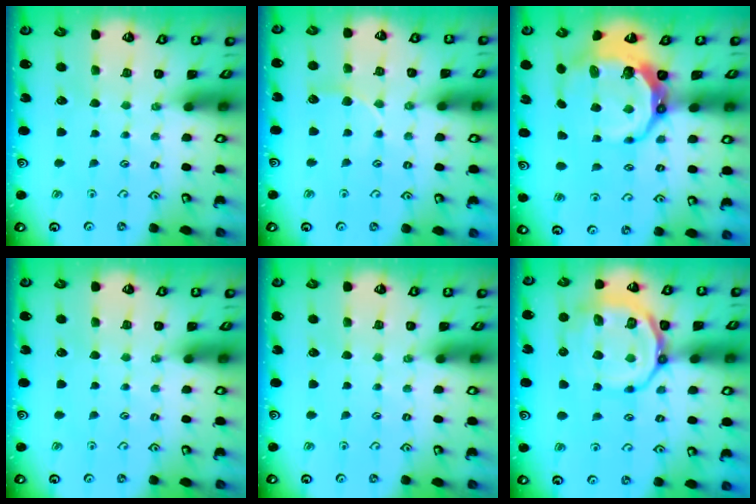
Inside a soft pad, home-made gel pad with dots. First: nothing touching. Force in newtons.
{"total": 5.2, "press": 5.1, "slide": 0.6}
{"total": 12.1, "press": 11.2, "slide": 4.6}
{"total": 0.0}
{"total": 0.0}
{"total": 15.0, "press": 14.9, "slide": 1.8}